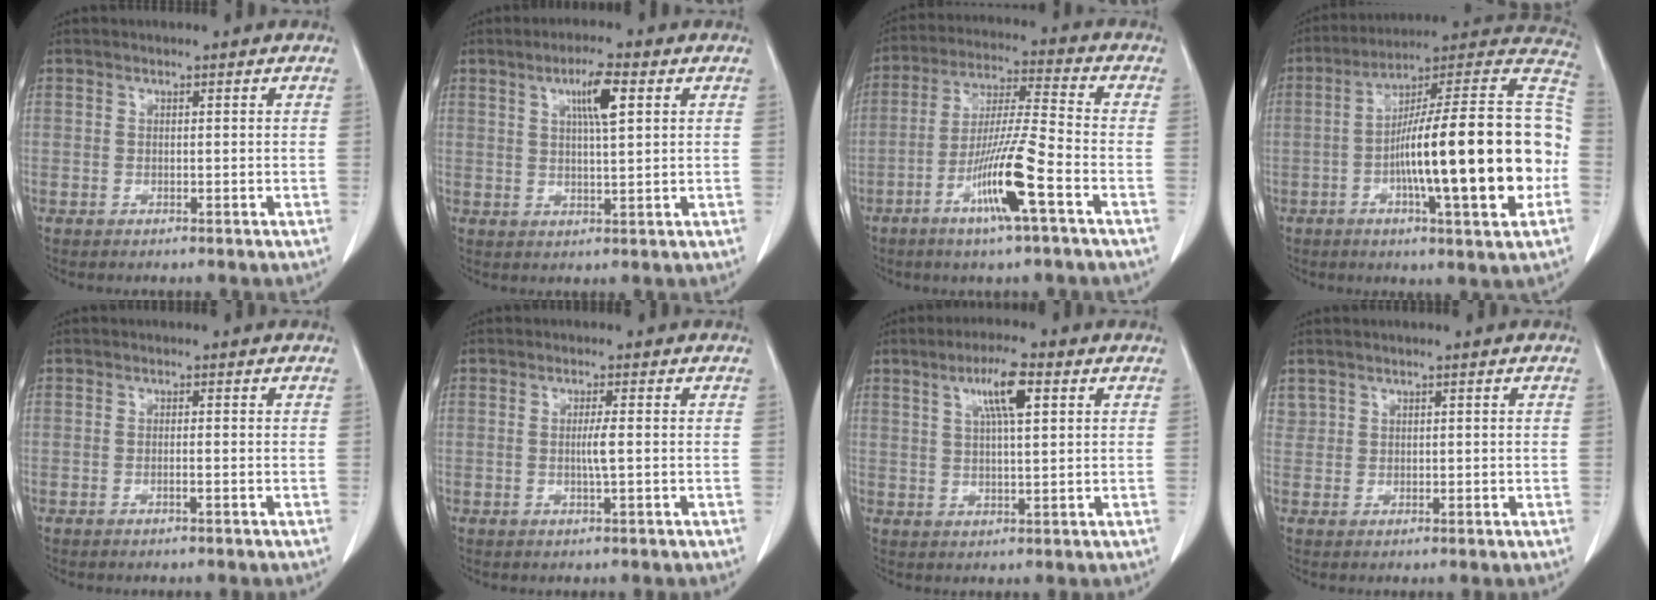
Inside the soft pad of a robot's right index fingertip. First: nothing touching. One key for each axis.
{"total": 5.7, "fx": 2.3, "fy": 0.6, "fz": 5.2, "tx": -0.092, "ty": 0.002, "tz": 0.038}
{"total": 12.1, "fx": -5.4, "fy": -0.3, "fz": 10.8, "tx": -0.209, "ty": -0.011, "tz": -0.103}
{"total": 25.7, "fx": -4.3, "fy": 2.0, "fz": 25.2, "tx": -0.329, "ty": 0.014, "tz": -0.075}
{"total": 0.8, "fx": -0.3, "fy": -0.1, "fz": 0.7, "tx": -0.013, "ty": 0.000, "tz": -0.005}
{"total": 2.2, "fx": -0.1, "fy": -0.3, "fz": 2.2, "tx": -0.043, "ty": -0.003, "tz": -0.002}
{"total": 6.8, "fx": 2.8, "fy": 0.9, "fz": 6.1, "tx": -0.112, "ty": 0.007, "tz": 0.048}
{"total": 1.5, "fx": 1.0, "fy": 1.1, "fz": 0.3, "tx": -0.001, "ty": 0.004, "tz": 0.022}